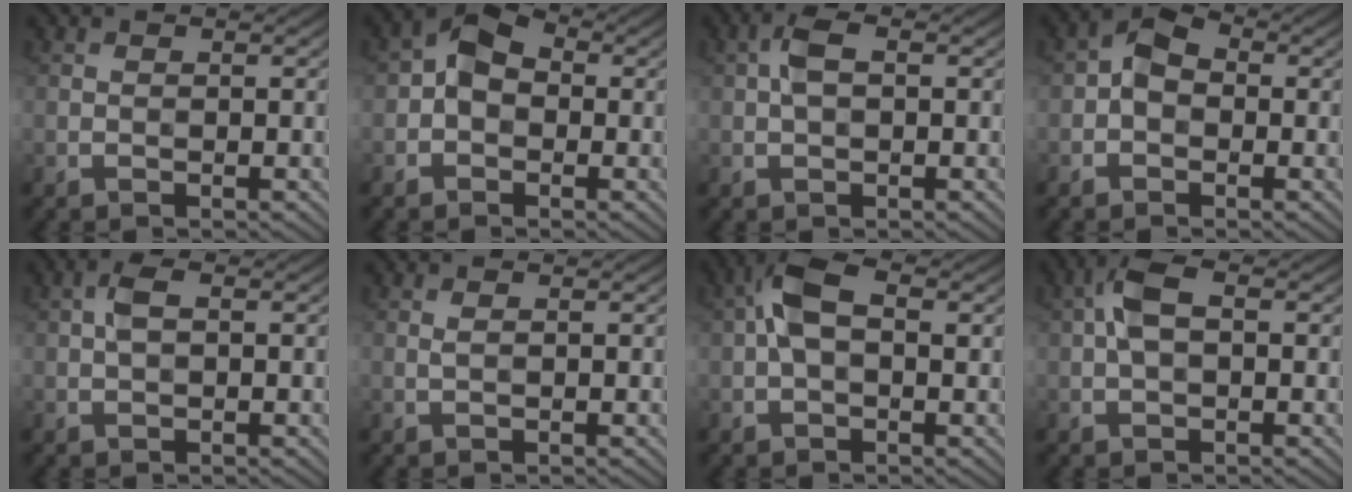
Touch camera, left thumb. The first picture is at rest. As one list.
[{"total": 4.5, "force": [-0.4, 3.4, 3.0], "torque": [-0.054, 0.012, -0.018]}, {"total": 3.2, "force": [0.4, 1.7, 2.7], "torque": [-0.059, 0.009, 0.004]}, {"total": 3.7, "force": [-0.5, 2.7, 2.4], "torque": [-0.044, 0.010, -0.020]}, {"total": 2.5, "force": [0.4, 1.3, 2.2], "torque": [-0.047, 0.008, 0.003]}, {"total": 0.6, "force": [0.2, 0.1, 0.6], "torque": [-0.015, 0.003, 0.004]}, {"total": 6.2, "force": [0.9, 3.3, 5.2], "torque": [-0.110, 0.014, 0.012]}, {"total": 4.8, "force": [0.5, 2.5, 4.0], "torque": [-0.090, 0.013, 0.006]}]